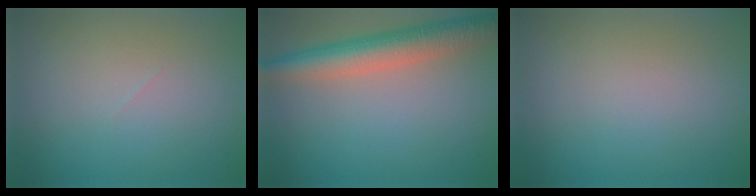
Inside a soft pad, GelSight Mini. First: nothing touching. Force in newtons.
{"total": 6.1, "press": 6.1, "slide": 0.4}
{"total": 0.0}